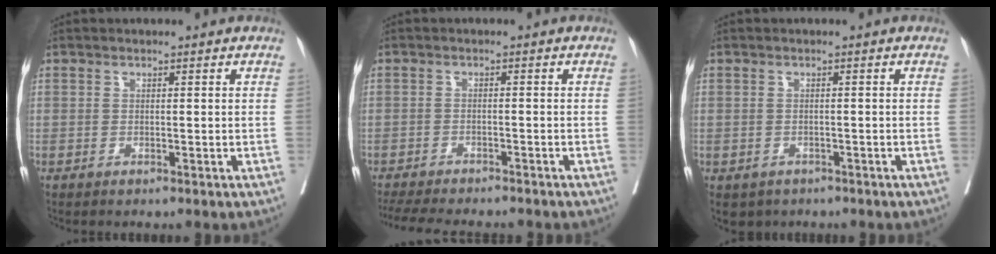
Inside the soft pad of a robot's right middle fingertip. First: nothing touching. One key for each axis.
{"total": 12.2, "fx": -10.9, "fy": 2.1, "fz": 5.0, "tx": -0.081, "ty": -0.015, "tz": -0.151}
{"total": 4.3, "fx": -3.0, "fy": 2.9, "fz": 0.9, "tx": -0.012, "ty": 0.000, "tz": -0.039}